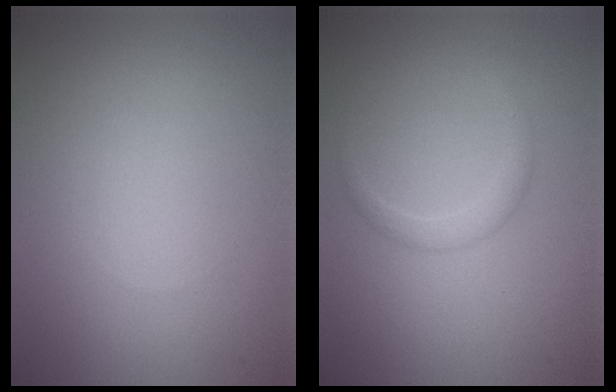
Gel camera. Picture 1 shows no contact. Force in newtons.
{"total": 1.3, "press": 1.2, "slide": 0.2}